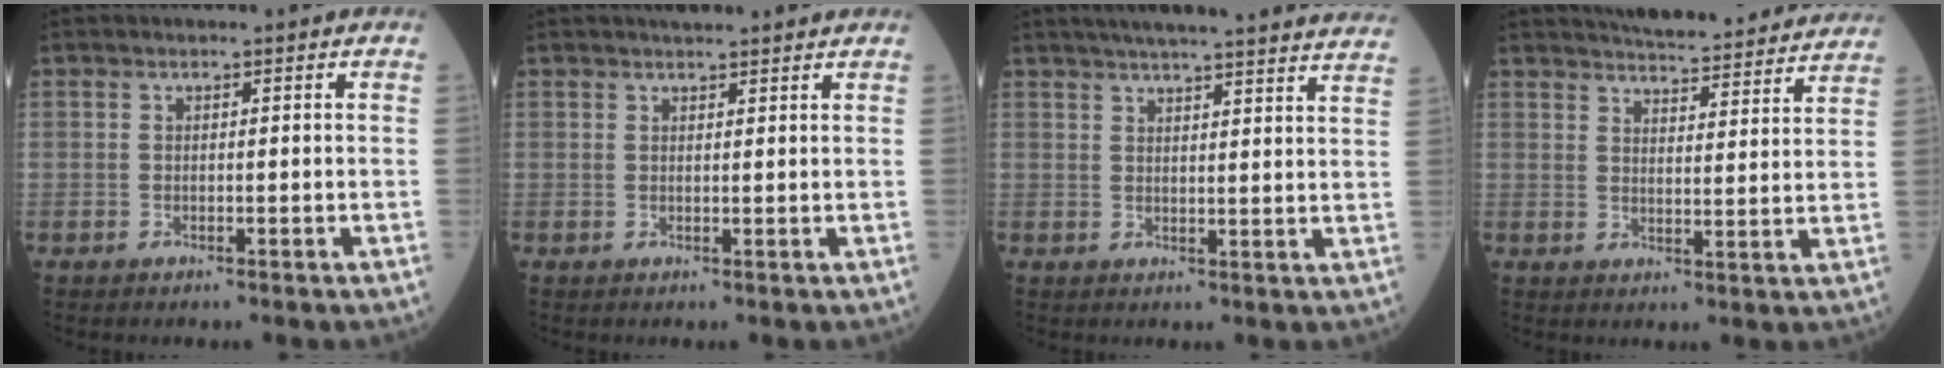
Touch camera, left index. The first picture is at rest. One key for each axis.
{"total": 4.2, "fx": 3.8, "fy": 0.3, "fz": 1.6, "tx": -0.019, "ty": 0.024, "tz": 0.051}
{"total": 25.8, "fx": 23.8, "fy": 0.7, "fz": 9.9, "tx": -0.147, "ty": -0.025, "tz": 0.285}
{"total": 19.7, "fx": 18.5, "fy": 2.0, "fz": 6.2, "tx": -0.082, "ty": -0.012, "tz": 0.229}